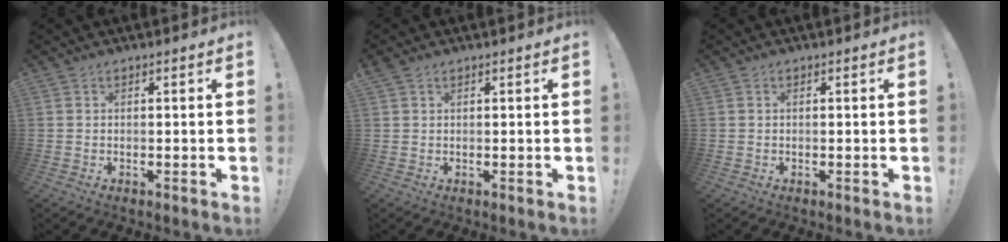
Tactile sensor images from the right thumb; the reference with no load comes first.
{"total": 1.1, "force": [0.7, 0.7, 0.5], "torque": [-0.005, 0.000, 0.013]}
{"total": 0.0}